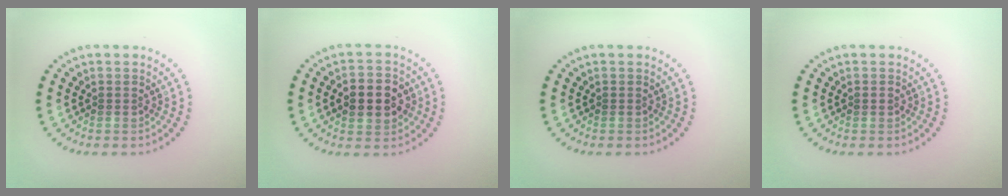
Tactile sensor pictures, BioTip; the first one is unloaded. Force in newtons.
{"total": 4.7, "press": 4.7, "slide": 0.4}
{"total": 0.0}
{"total": 0.6, "press": 0.6, "slide": 0.1}